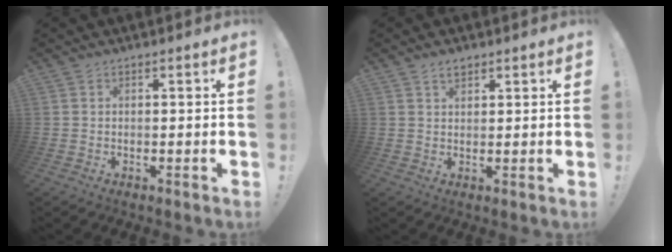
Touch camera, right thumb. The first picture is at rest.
{"total": 2.6, "force": [1.8, 1.3, 1.3], "torque": [-0.020, -0.004, 0.033]}